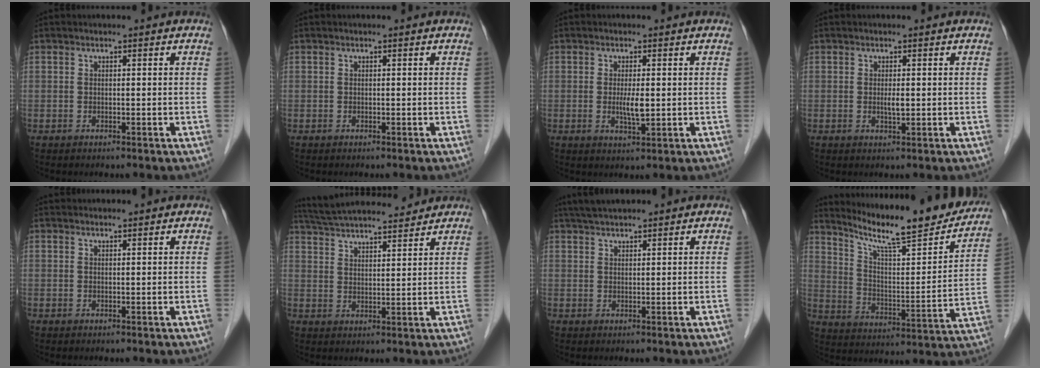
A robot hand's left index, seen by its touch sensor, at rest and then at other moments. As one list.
[{"total": 0.0}, {"total": 3.1, "force": [0.0, 0.5, 3.0], "torque": [-0.058, -0.006, 0.002]}, {"total": 1.4, "force": [0.1, 0.3, 1.4], "torque": [-0.027, -0.002, 0.002]}, {"total": 2.1, "force": [2.0, 0.2, 0.2], "torque": [-0.009, 0.020, 0.030]}, {"total": 16.1, "force": [14.7, 2.3, 6.1], "torque": [-0.113, 0.034, 0.233]}, {"total": 4.6, "force": [4.1, 0.4, 2.0], "torque": [-0.034, 0.031, 0.074]}, {"total": 22.4, "force": [19.7, 1.9, 10.4], "torque": [-0.162, -0.043, 0.282]}]